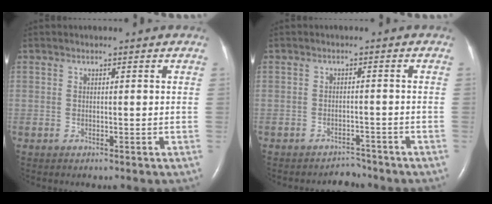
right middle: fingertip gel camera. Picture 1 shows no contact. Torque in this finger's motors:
{"motor_torque": [-0.05, -0.14, 0.02, 0.00]}